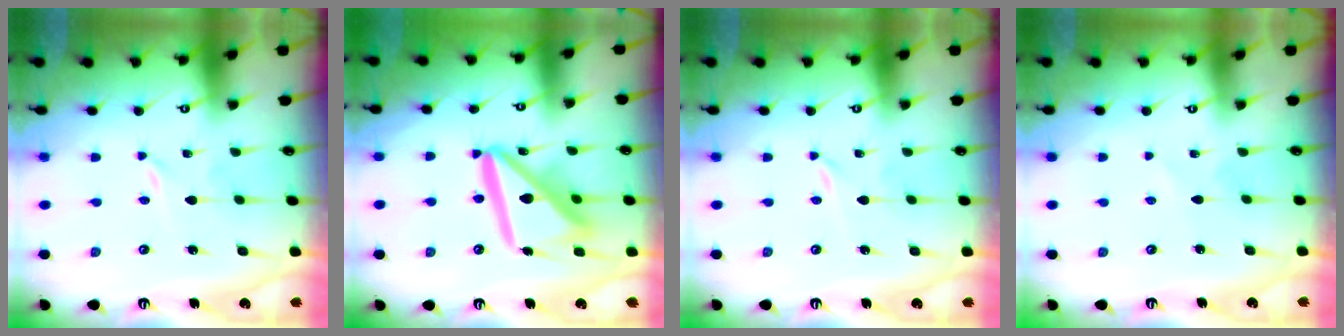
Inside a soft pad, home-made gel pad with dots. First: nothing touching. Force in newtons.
{"total": 16.9, "press": 16.8, "slide": 2.0}
{"total": 0.0}
{"total": 3.0, "press": 3.0, "slide": 0.4}